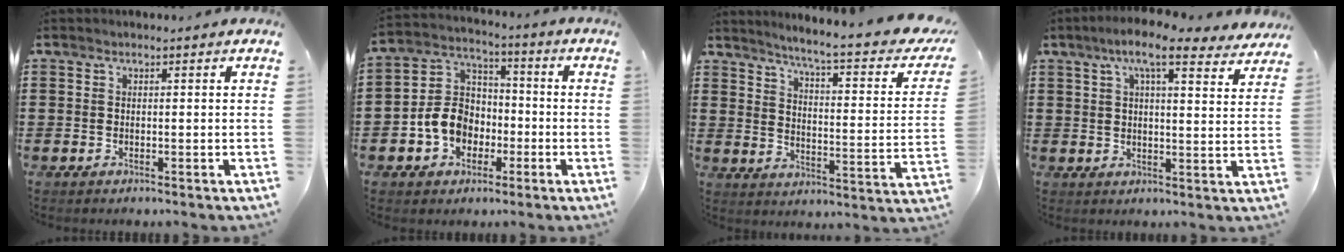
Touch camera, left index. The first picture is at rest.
{"total": 8.5, "force": [-2.8, 7.0, 3.8], "torque": [-0.113, 0.019, -0.060]}
{"total": 5.4, "force": [4.2, -0.7, 3.3], "torque": [-0.075, -0.044, 0.060]}
{"total": 8.4, "force": [6.5, 1.0, 5.2], "torque": [-0.103, -0.016, 0.112]}